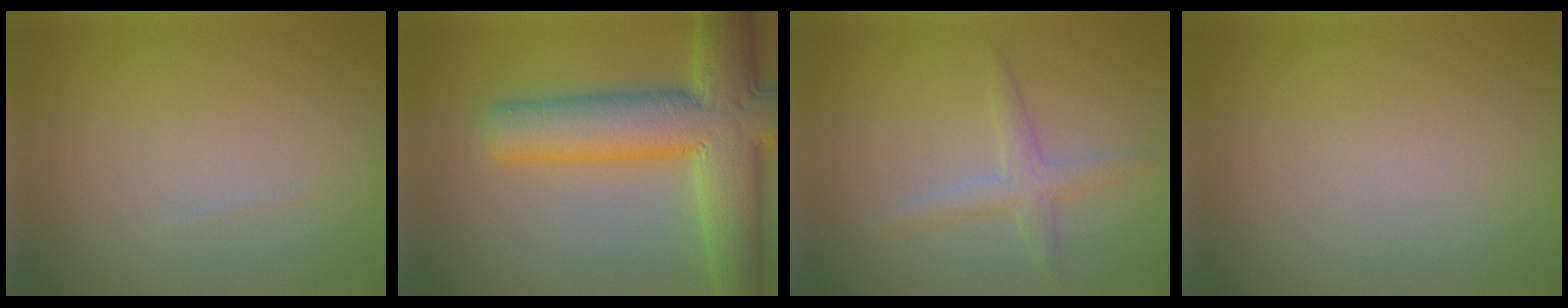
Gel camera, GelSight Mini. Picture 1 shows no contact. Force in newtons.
{"total": 11.3, "press": 11.3, "slide": 0.7}
{"total": 2.3, "press": 2.3, "slide": 0.1}
{"total": 0.0}